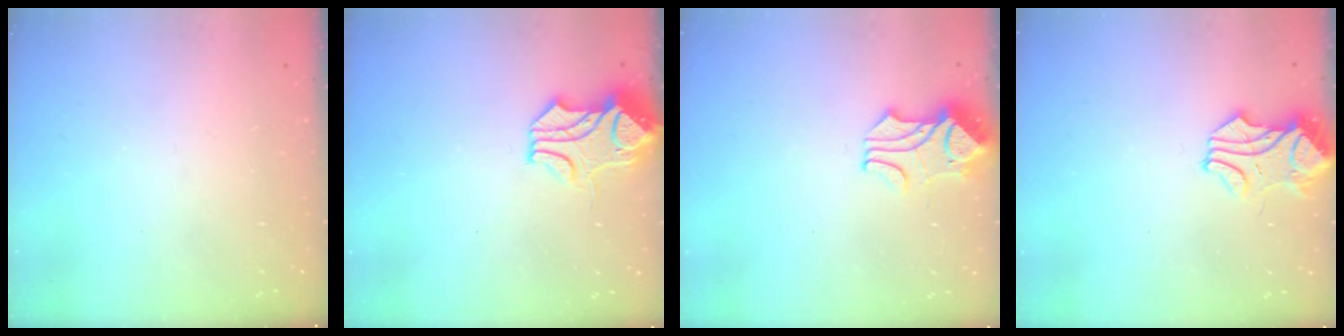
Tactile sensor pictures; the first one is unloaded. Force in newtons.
{"total": 1.6, "press": 0.8, "slide": 1.3}
{"total": 1.6, "press": 1.2, "slide": 1.0}
{"total": 1.6, "press": 1.4, "slide": 0.8}